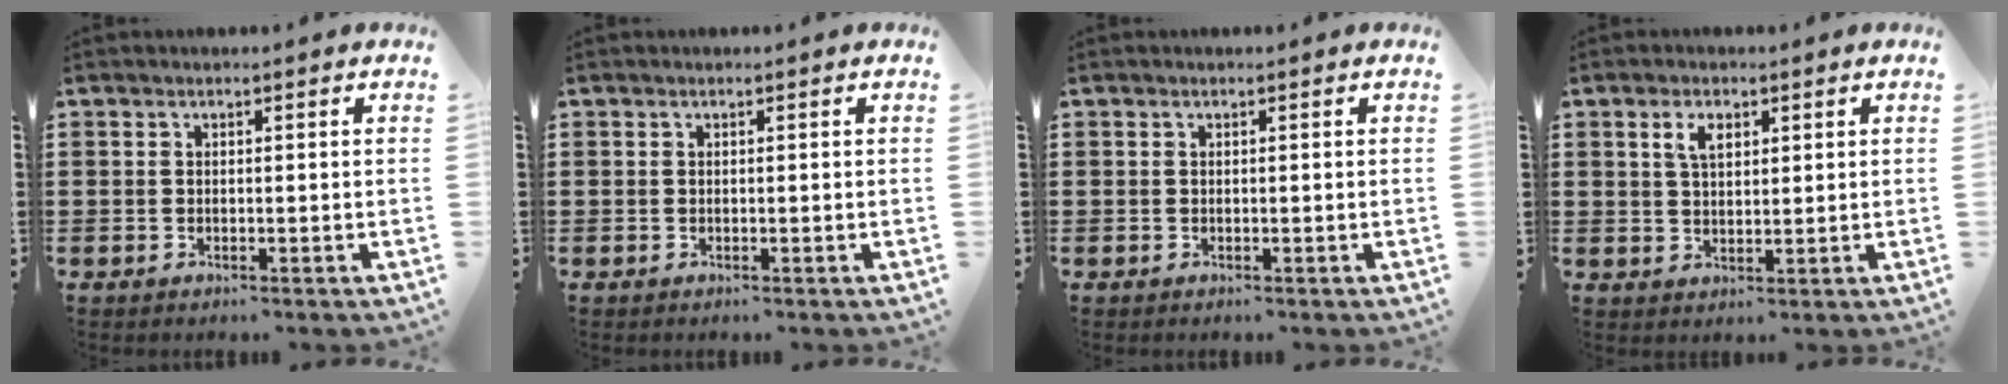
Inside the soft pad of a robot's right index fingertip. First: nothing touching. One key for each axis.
{"total": 0.0}
{"total": 0.0}
{"total": 3.3, "fx": 1.5, "fy": 1.8, "fz": 2.3, "tx": -0.053, "ty": 0.009, "tz": 0.027}